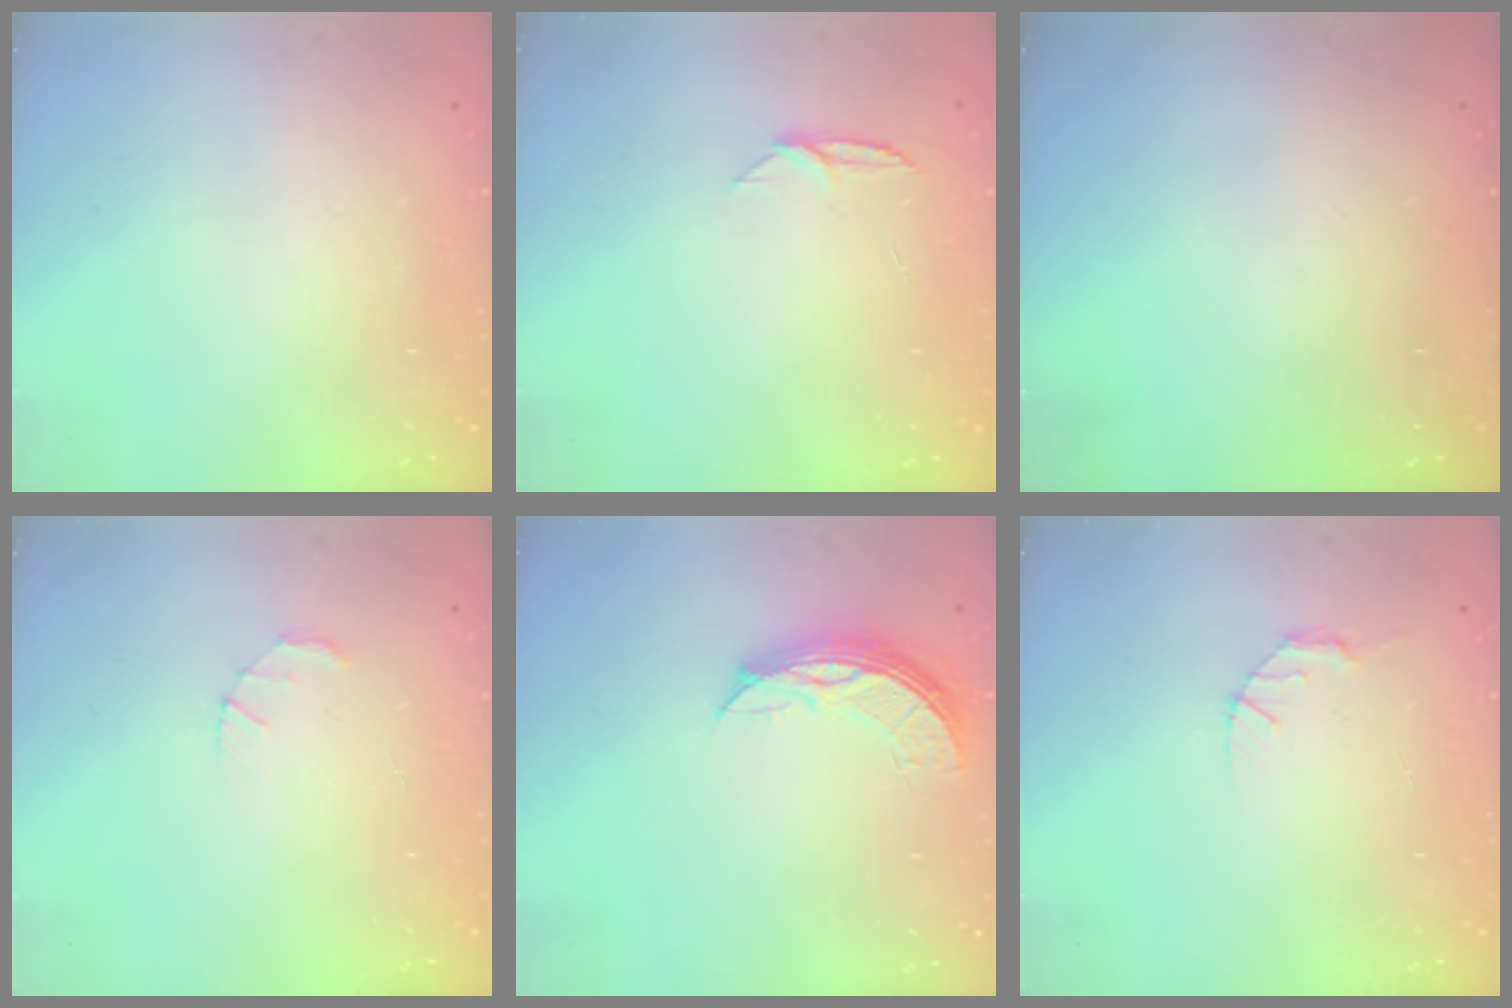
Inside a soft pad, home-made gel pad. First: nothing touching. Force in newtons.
{"total": 5.1, "press": 5.1, "slide": 0.6}
{"total": 0.0}
{"total": 1.5, "press": 1.5, "slide": 0.3}
{"total": 8.8, "press": 8.7, "slide": 0.6}
{"total": 2.8, "press": 2.8, "slide": 0.4}